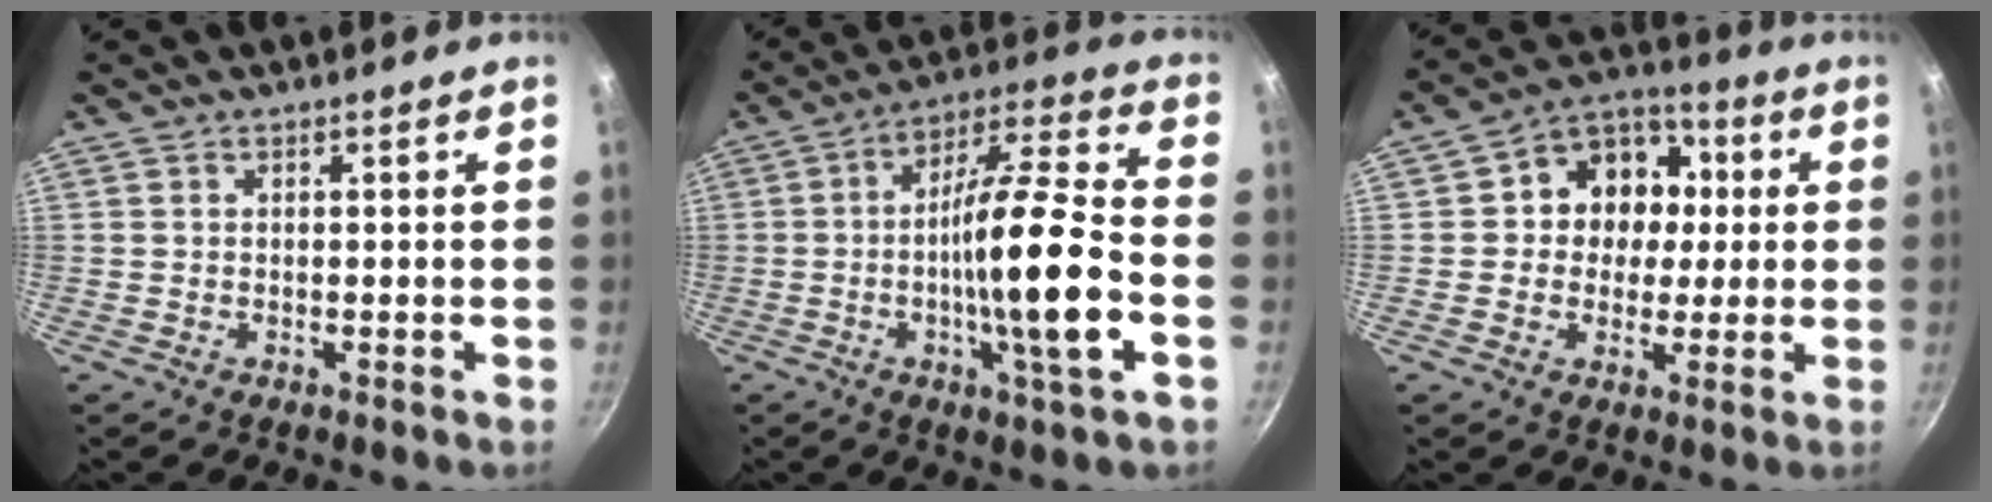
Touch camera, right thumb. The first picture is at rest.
{"total": 18.3, "force": [-3.7, 2.7, 17.8], "torque": [-0.292, 0.030, -0.069]}
{"total": 11.7, "force": [1.3, 10.1, 5.7], "torque": [-0.041, 0.019, 0.000]}